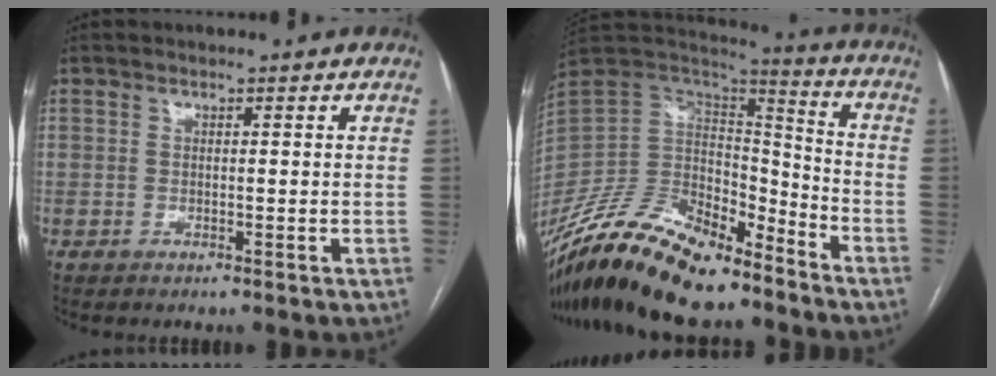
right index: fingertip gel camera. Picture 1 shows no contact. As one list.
[{"total": 22.9, "force": [-18.6, 7.3, 11.2], "torque": [-0.244, -0.002, -0.341]}]